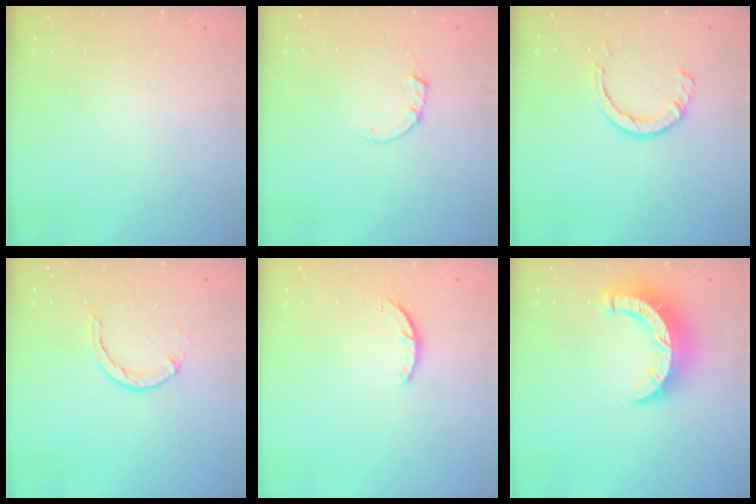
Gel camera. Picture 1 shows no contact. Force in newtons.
{"total": 1.5, "press": 1.5, "slide": 0.3}
{"total": 5.7, "press": 5.6, "slide": 0.7}
{"total": 2.4, "press": 2.4, "slide": 0.4}
{"total": 3.1, "press": 3.1, "slide": 0.5}
{"total": 10.6, "press": 10.5, "slide": 1.1}